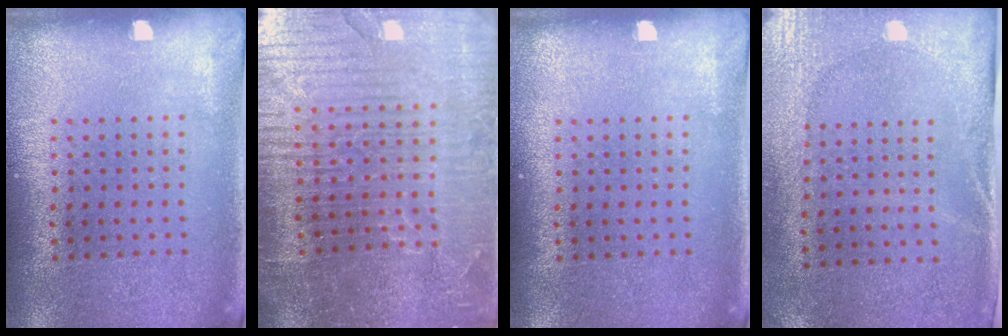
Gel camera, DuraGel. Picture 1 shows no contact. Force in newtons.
{"total": 5.2, "press": 4.8, "slide": 2.2}
{"total": 0.0}
{"total": 2.7, "press": 2.2, "slide": 1.5}